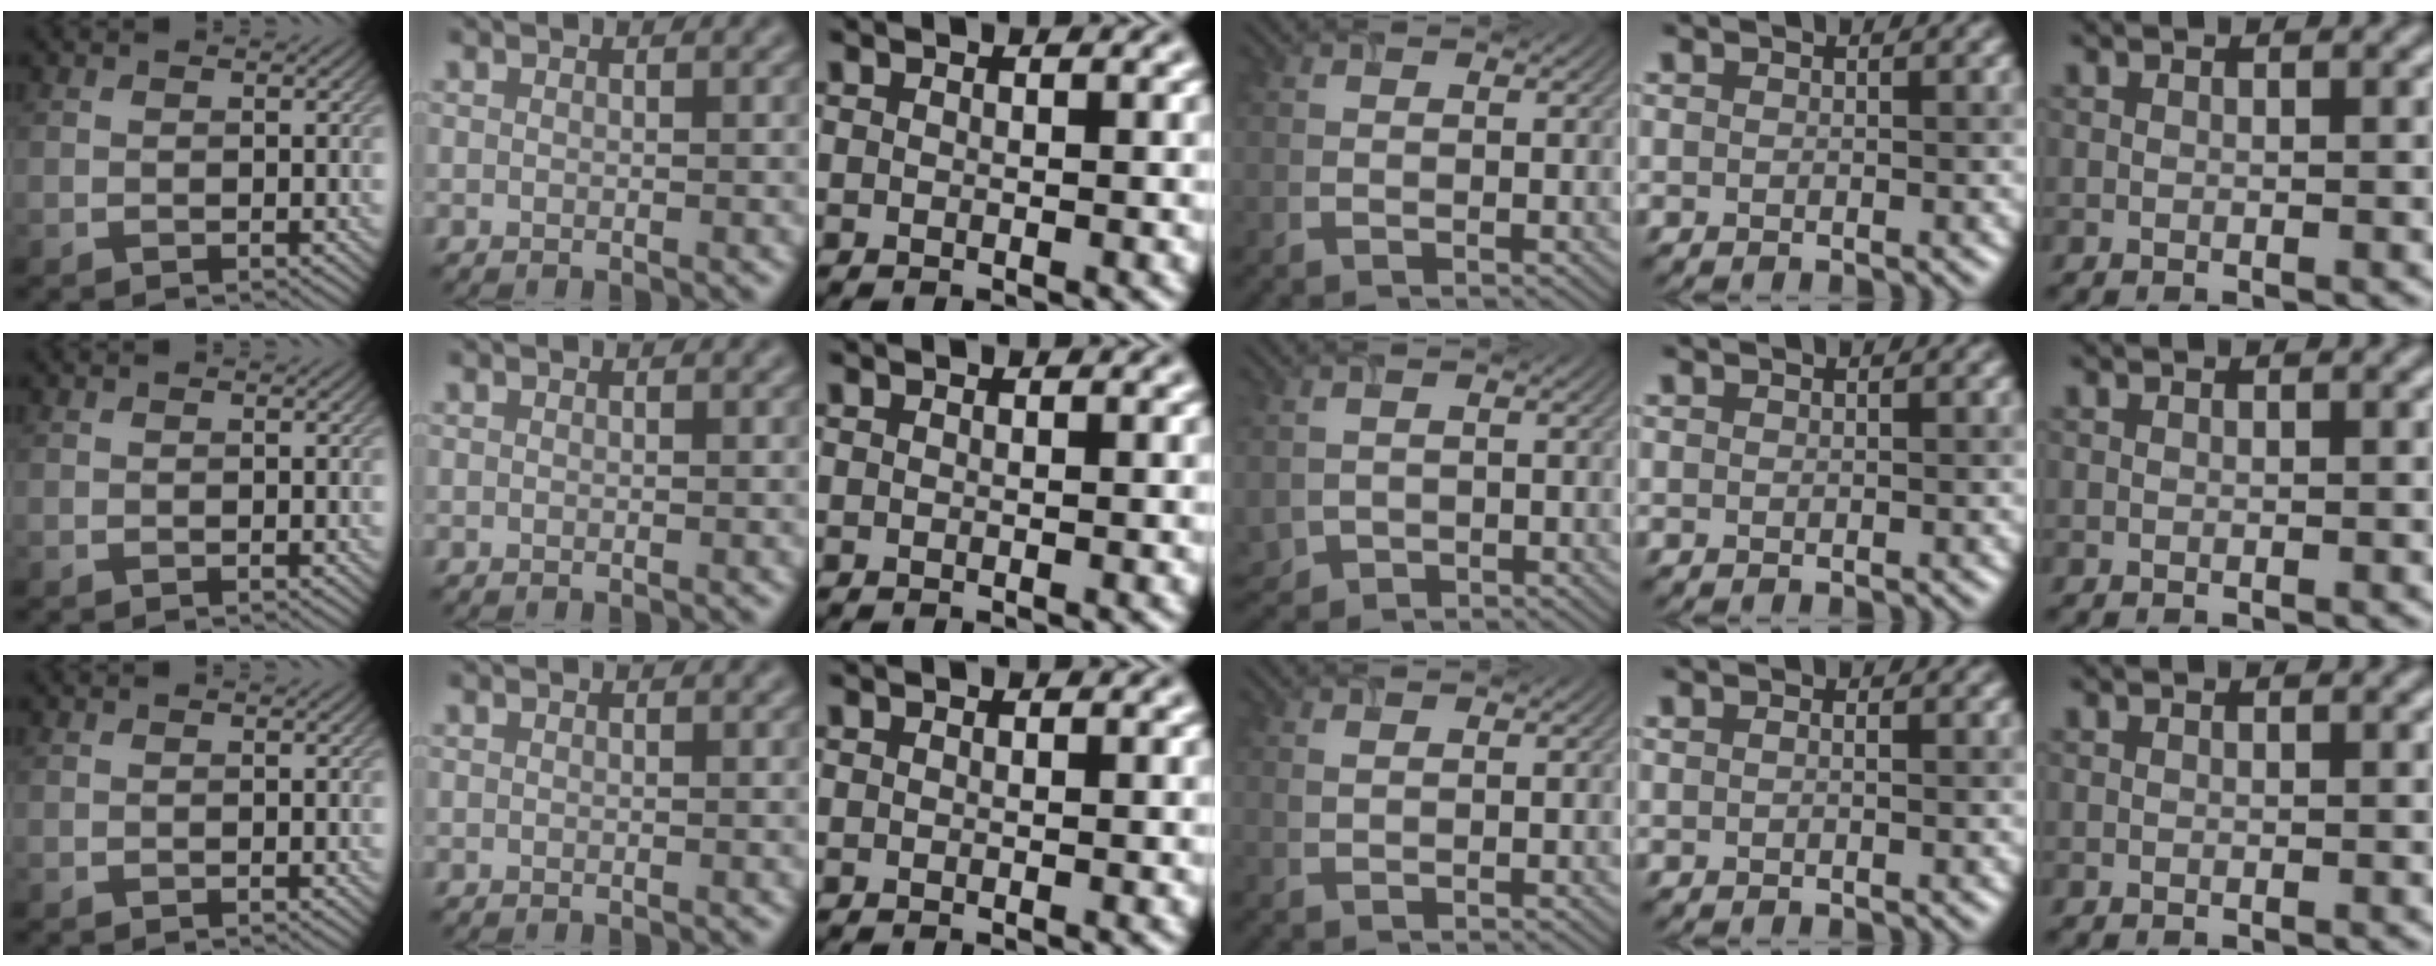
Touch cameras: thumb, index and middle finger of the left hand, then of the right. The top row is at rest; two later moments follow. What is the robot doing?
{"motion": "insert", "object": "airpods case & airpods"}